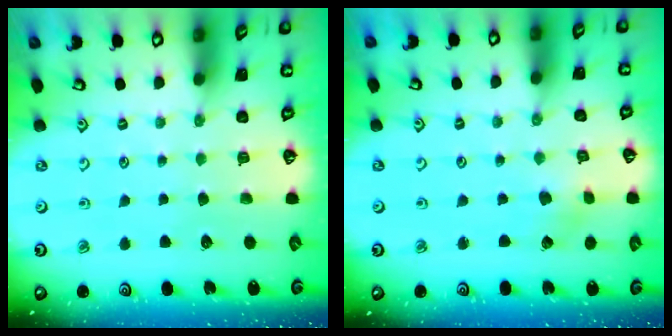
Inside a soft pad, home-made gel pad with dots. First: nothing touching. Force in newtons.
{"total": 2.3, "press": 2.3, "slide": 0.4}